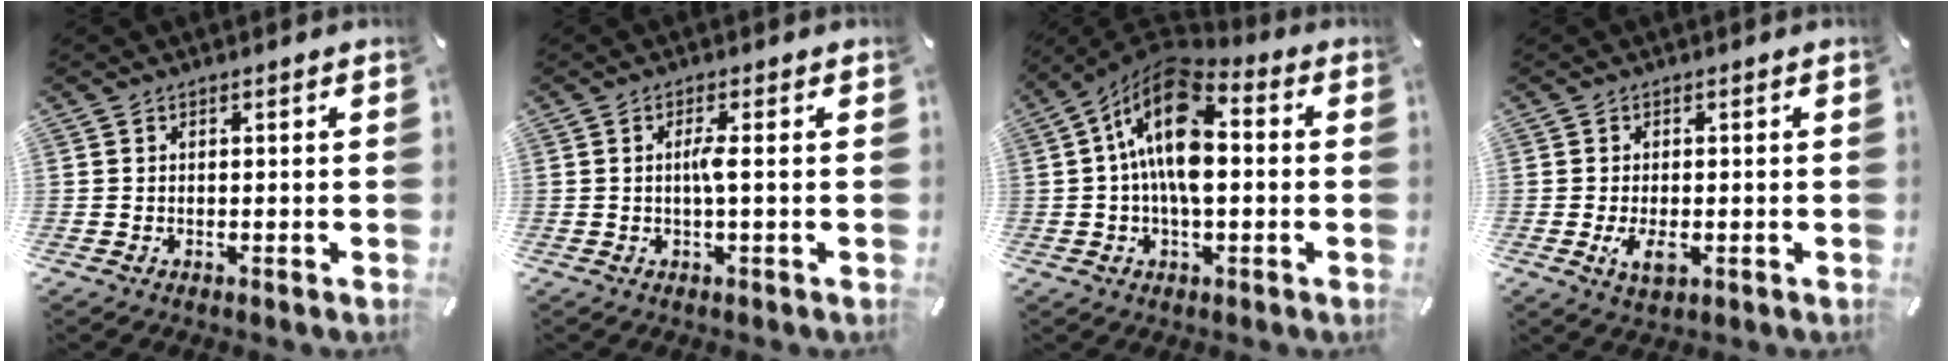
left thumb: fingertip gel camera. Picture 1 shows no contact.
{"total": 3.5, "force": [0.0, 0.4, 3.5], "torque": [-0.068, -0.003, -0.002]}
{"total": 15.4, "force": [1.6, 8.0, 13.0], "torque": [-0.248, -0.010, 0.027]}
{"total": 4.3, "force": [-1.1, 2.3, 3.5], "torque": [-0.087, -0.005, -0.022]}